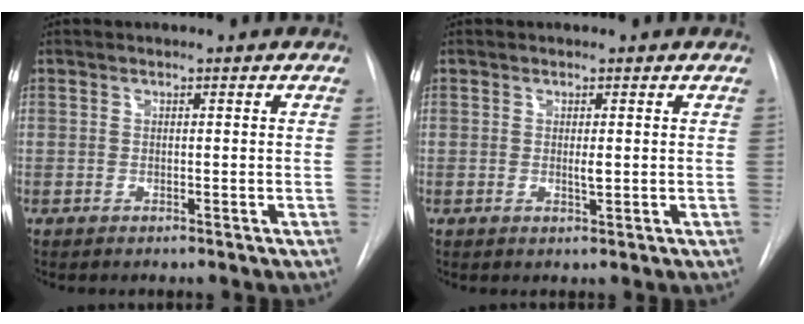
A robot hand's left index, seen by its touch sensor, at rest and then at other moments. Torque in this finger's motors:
{"motor_torque": [0.05, -0.09, 0.01, 0.02]}